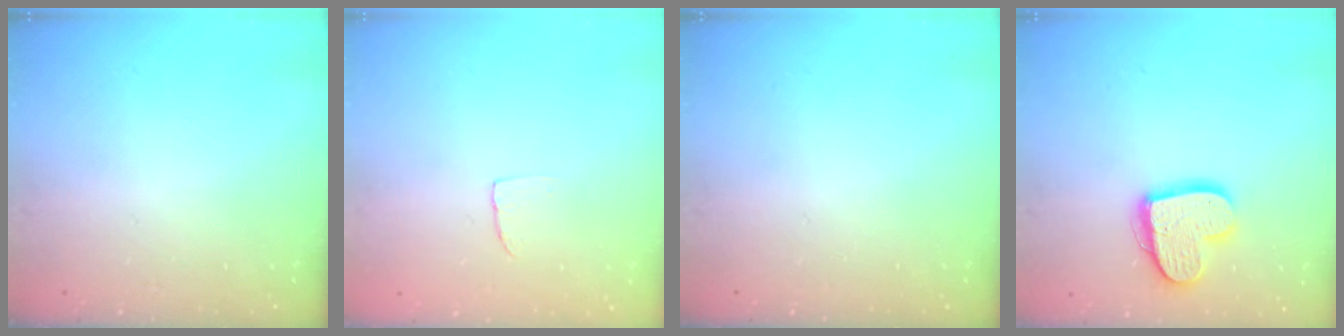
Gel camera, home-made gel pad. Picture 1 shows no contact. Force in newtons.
{"total": 2.4, "press": 2.4, "slide": 0.1}
{"total": 0.0}
{"total": 15.4, "press": 15.4, "slide": 1.2}